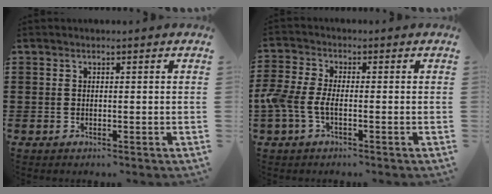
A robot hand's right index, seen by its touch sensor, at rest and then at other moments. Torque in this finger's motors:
{"motor_torque": [1.61, -0.53, 0.54, 0.17]}